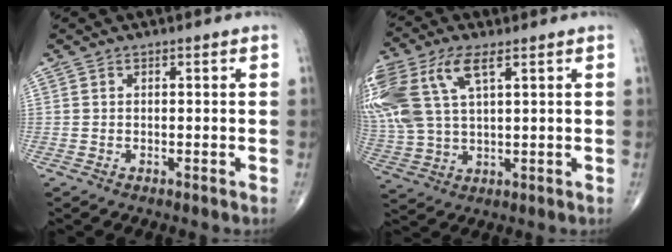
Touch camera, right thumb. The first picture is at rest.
{"total": 18.3, "force": [7.4, 8.9, 14.2], "torque": [-0.362, 0.011, 0.145]}